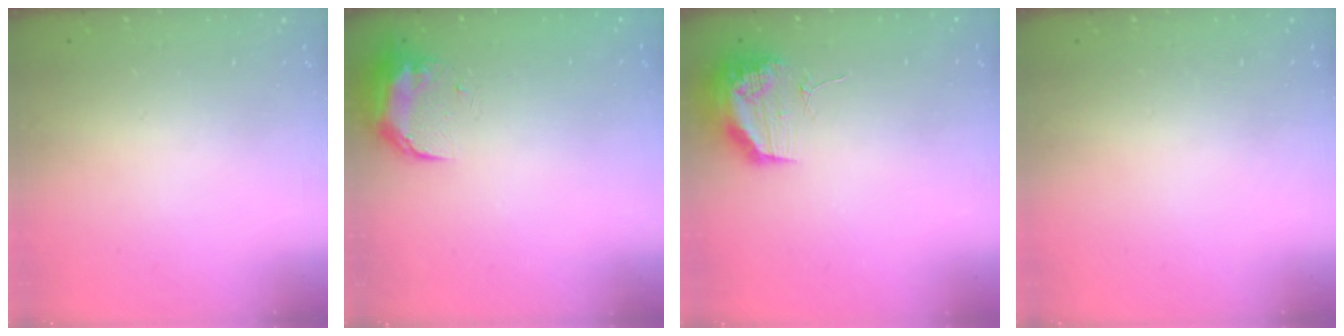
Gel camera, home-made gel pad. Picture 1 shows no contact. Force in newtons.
{"total": 9.5, "press": 9.4, "slide": 1.7}
{"total": 17.5, "press": 13.2, "slide": 11.5}
{"total": 0.0}